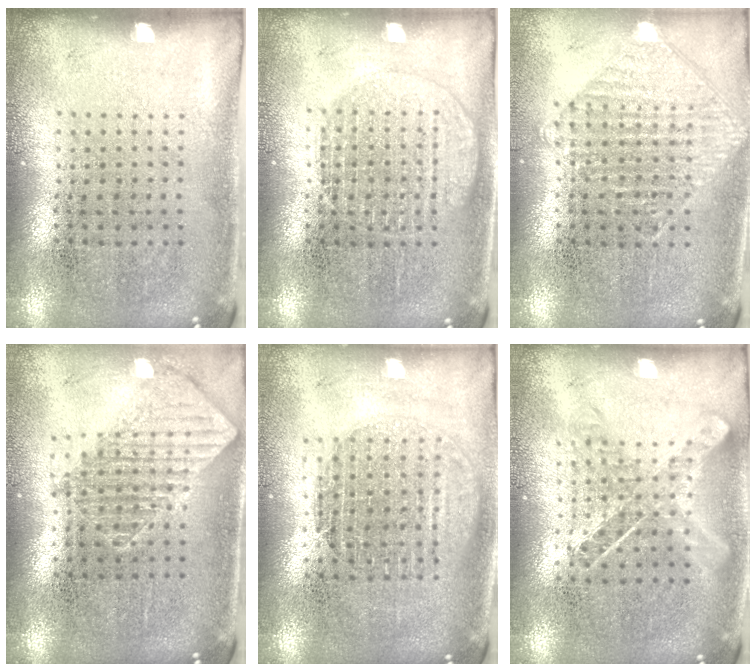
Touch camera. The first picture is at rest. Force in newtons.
{"total": 2.3, "press": 2.3, "slide": 0.4}
{"total": 0.9, "press": 0.9, "slide": 0.1}
{"total": 1.2, "press": 1.1, "slide": 0.6}
{"total": 1.7, "press": 1.5, "slide": 0.8}
{"total": 0.7, "press": 0.7, "slide": 0.1}